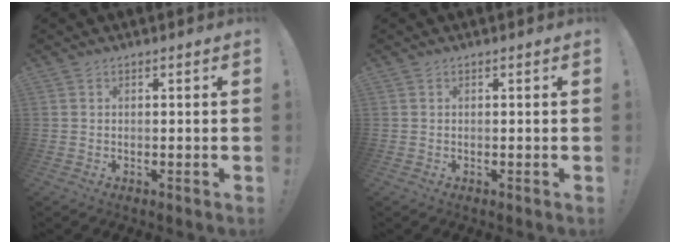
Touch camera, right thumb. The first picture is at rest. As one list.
[{"total": 0.0}]